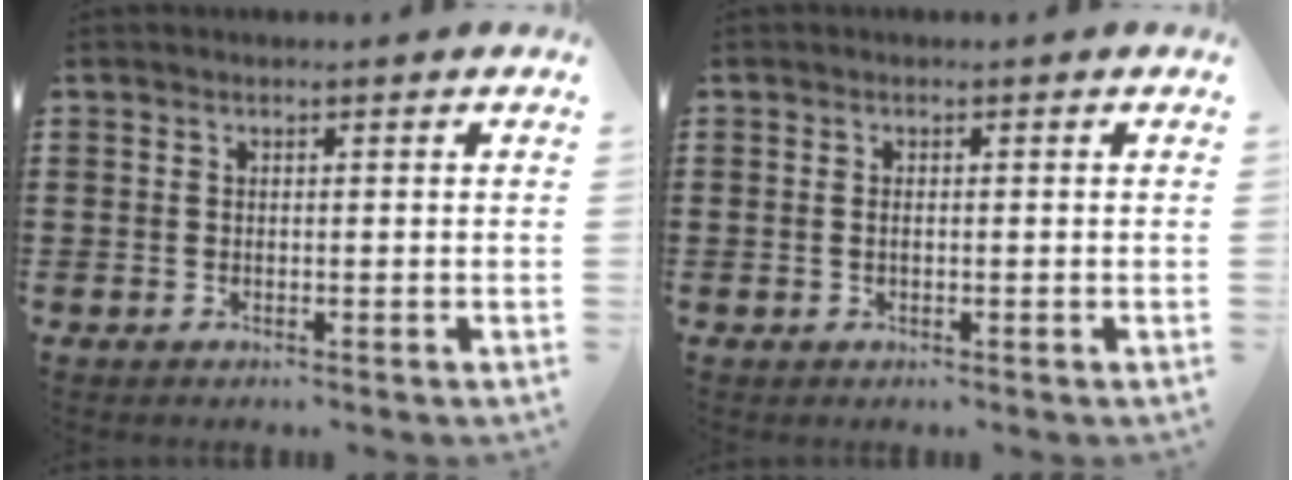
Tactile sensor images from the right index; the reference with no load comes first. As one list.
[{"total": 1.0, "force": [0.0, 0.4, 0.9], "torque": [-0.018, 0.002, -0.001]}]